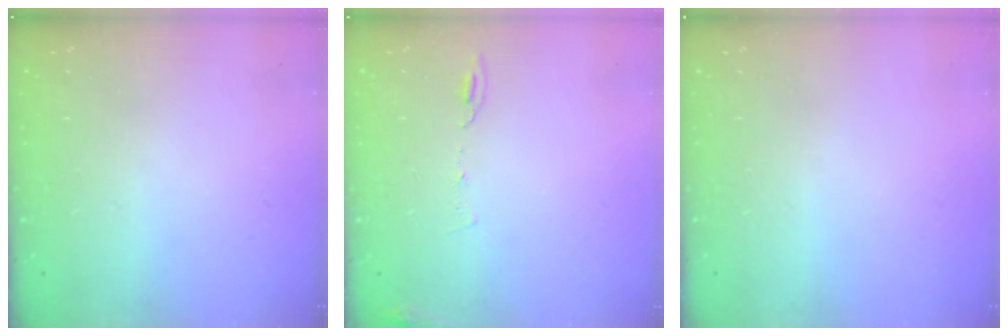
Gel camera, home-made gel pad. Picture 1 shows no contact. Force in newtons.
{"total": 6.4, "press": 6.2, "slide": 1.6}
{"total": 0.0}